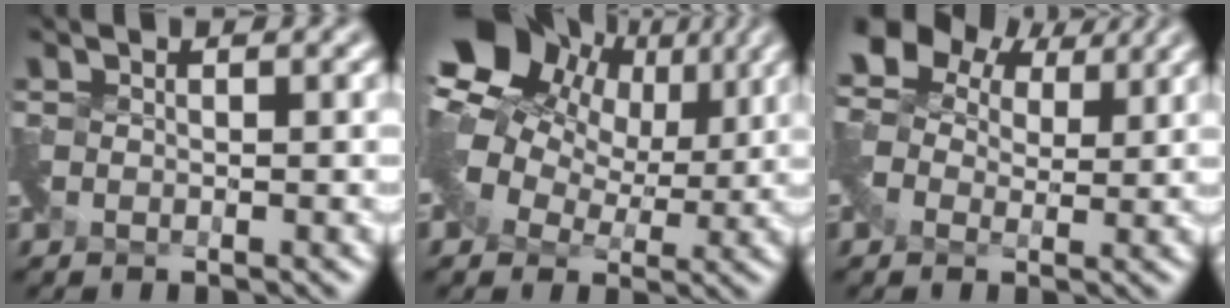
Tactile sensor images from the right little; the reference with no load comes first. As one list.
[{"total": 10.9, "force": [4.6, 7.3, 6.7], "torque": [-0.125, 0.027, 0.075]}, {"total": 6.6, "force": [2.4, 4.8, 3.9], "torque": [-0.093, 0.028, 0.041]}]